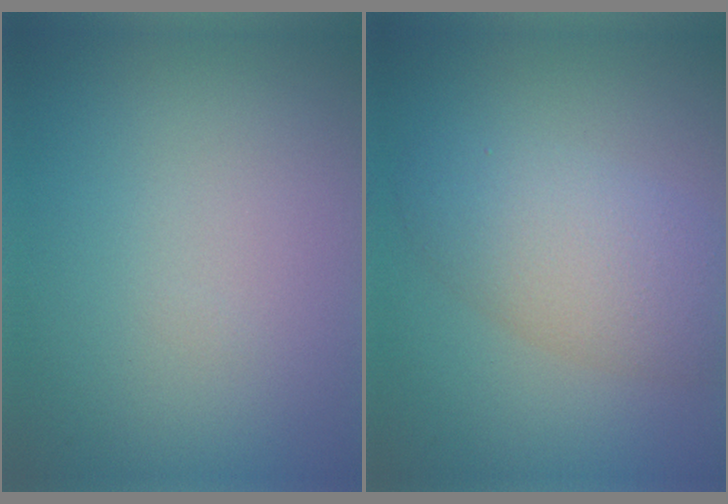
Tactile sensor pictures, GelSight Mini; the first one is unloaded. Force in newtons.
{"total": 5.0, "press": 4.9, "slide": 0.2}